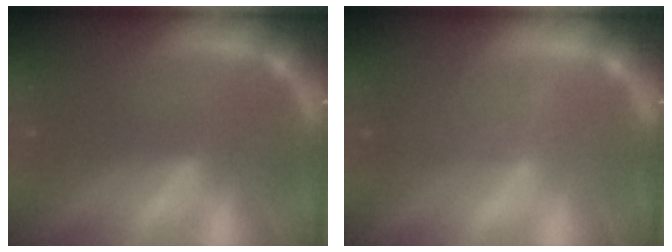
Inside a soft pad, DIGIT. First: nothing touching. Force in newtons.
{"total": 3.0}